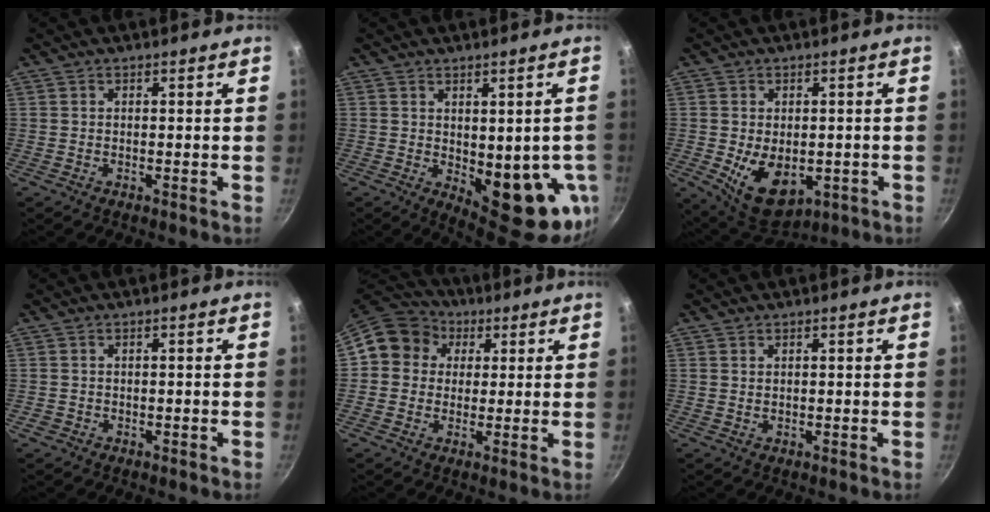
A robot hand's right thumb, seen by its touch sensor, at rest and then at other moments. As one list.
[{"total": 14.1, "force": [-2.3, 6.2, 12.4], "torque": [-0.115, -0.015, -0.015]}, {"total": 10.7, "force": [-2.1, 6.9, 7.8], "torque": [-0.105, -0.011, -0.010]}, {"total": 1.1, "force": [-0.6, 0.8, 0.3], "torque": [-0.012, 0.009, -0.004]}, {"total": 10.3, "force": [2.7, 9.2, 3.8], "torque": [-0.035, 0.019, 0.025]}, {"total": 0.5, "force": [0.3, 0.3, 0.3], "torque": [-0.003, -0.003, 0.005]}]